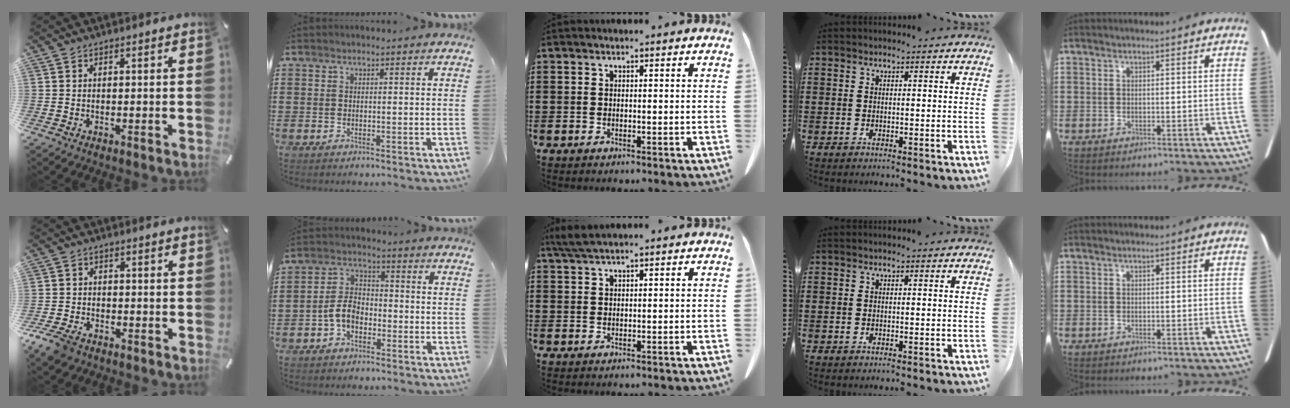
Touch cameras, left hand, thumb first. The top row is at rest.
{"thumb": {"total": 5.1, "force": [-3.6, 2.9, 2.2], "torque": [-0.058, 0.013, -0.072]}, "index": {"total": 5.2, "force": [-2.2, 3.2, 3.4], "torque": [-0.090, 0.003, -0.050]}, "middle": {"total": 2.9, "force": [2.1, 0.3, 1.9], "torque": [-0.043, -0.002, 0.041]}}